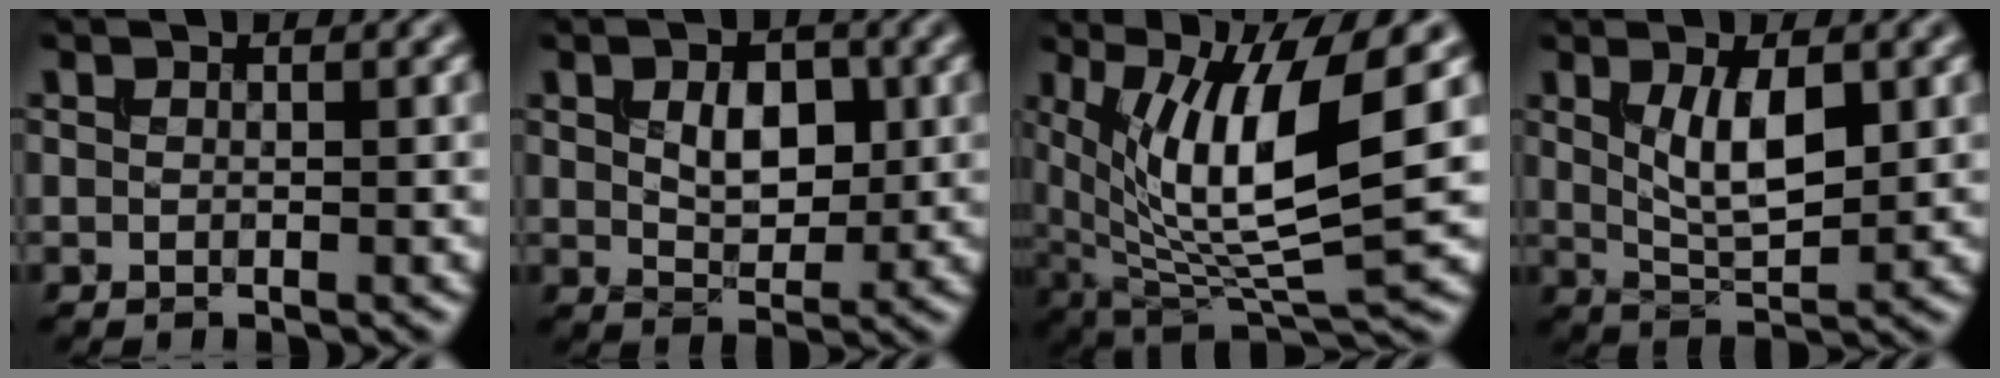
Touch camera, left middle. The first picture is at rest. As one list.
[{"total": 3.9, "force": [0.8, 2.4, 3.0], "torque": [-0.052, -0.001, 0.014]}, {"total": 10.9, "force": [2.9, 2.9, 10.1], "torque": [-0.172, -0.006, 0.057]}, {"total": 4.8, "force": [1.3, 1.8, 4.3], "torque": [-0.086, -0.005, 0.027]}]